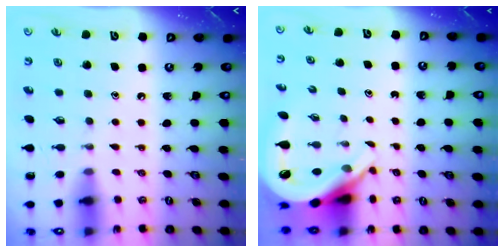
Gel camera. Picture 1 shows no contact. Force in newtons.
{"total": 6.8, "press": 6.8, "slide": 0.8}